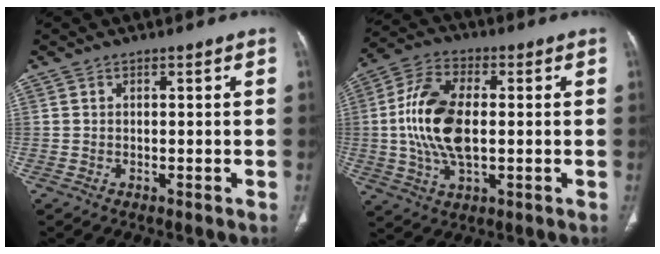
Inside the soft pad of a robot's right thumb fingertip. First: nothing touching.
{"total": 14.5, "force": [0.0, 7.8, 12.2], "torque": [-0.249, 0.012, -0.001]}